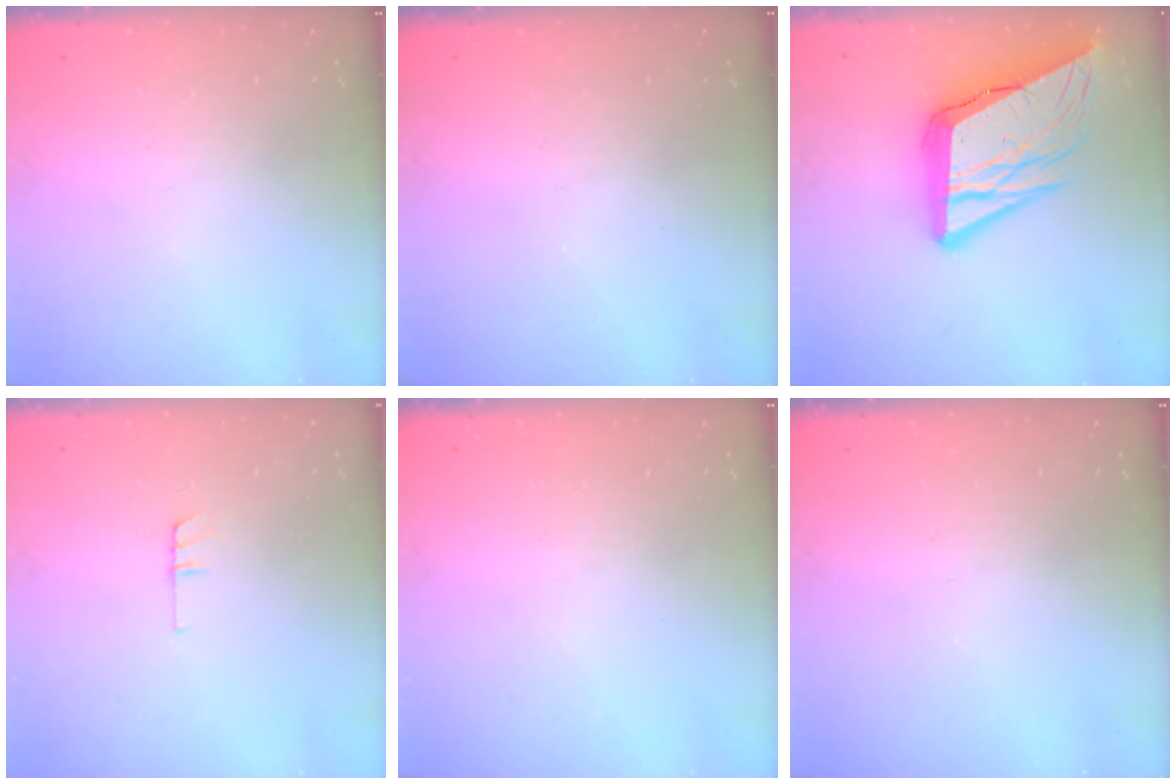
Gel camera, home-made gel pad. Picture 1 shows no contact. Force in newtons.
{"total": 0.0}
{"total": 18.2, "press": 18.0, "slide": 2.6}
{"total": 4.8, "press": 4.8, "slide": 0.4}
{"total": 0.0}
{"total": 0.0}